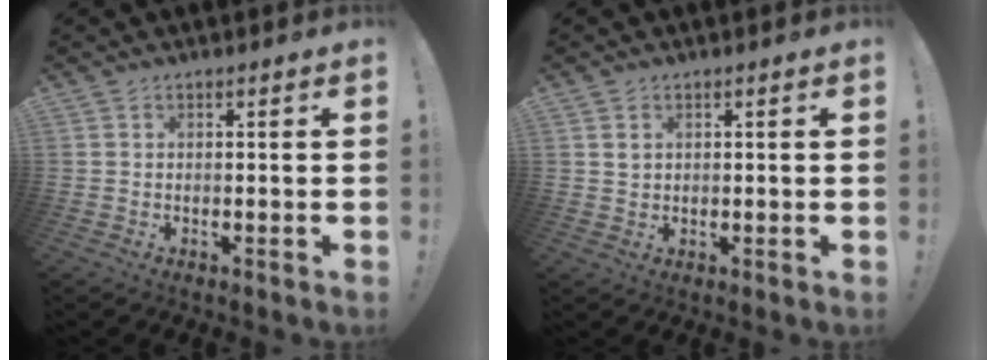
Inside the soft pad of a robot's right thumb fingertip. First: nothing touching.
{"total": 1.9, "force": [1.0, 1.6, 0.4], "torque": [0.006, -0.002, 0.015]}